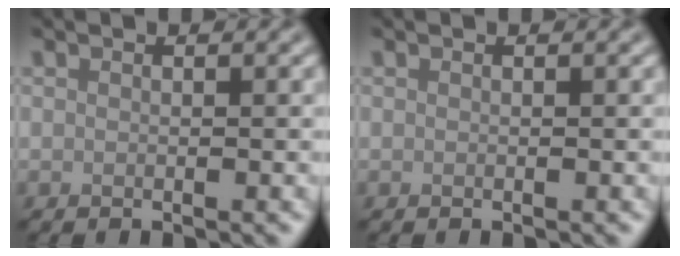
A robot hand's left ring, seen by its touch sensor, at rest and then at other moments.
{"total": 0.0}